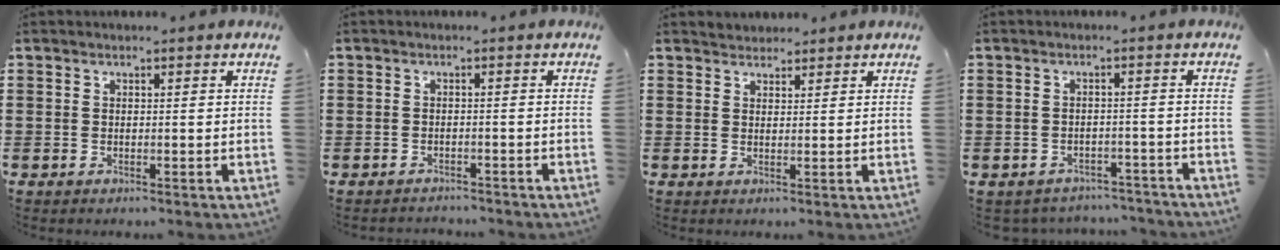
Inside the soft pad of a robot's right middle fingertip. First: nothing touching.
{"total": 1.6, "force": [-1.5, 0.4, -0.3], "torque": [0.001, 0.004, -0.035]}
{"total": 1.8, "force": [1.6, 0.7, -0.4], "torque": [0.011, 0.004, 0.031]}
{"total": 2.6, "force": [-2.5, 0.5, -0.2], "torque": [-0.007, 0.000, -0.056]}